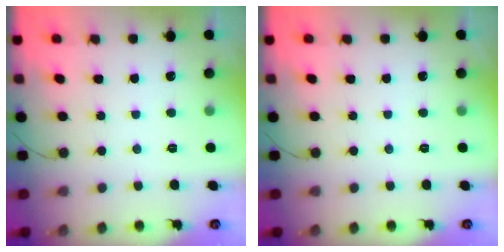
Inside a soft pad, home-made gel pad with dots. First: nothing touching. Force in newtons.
{"total": 0.0}